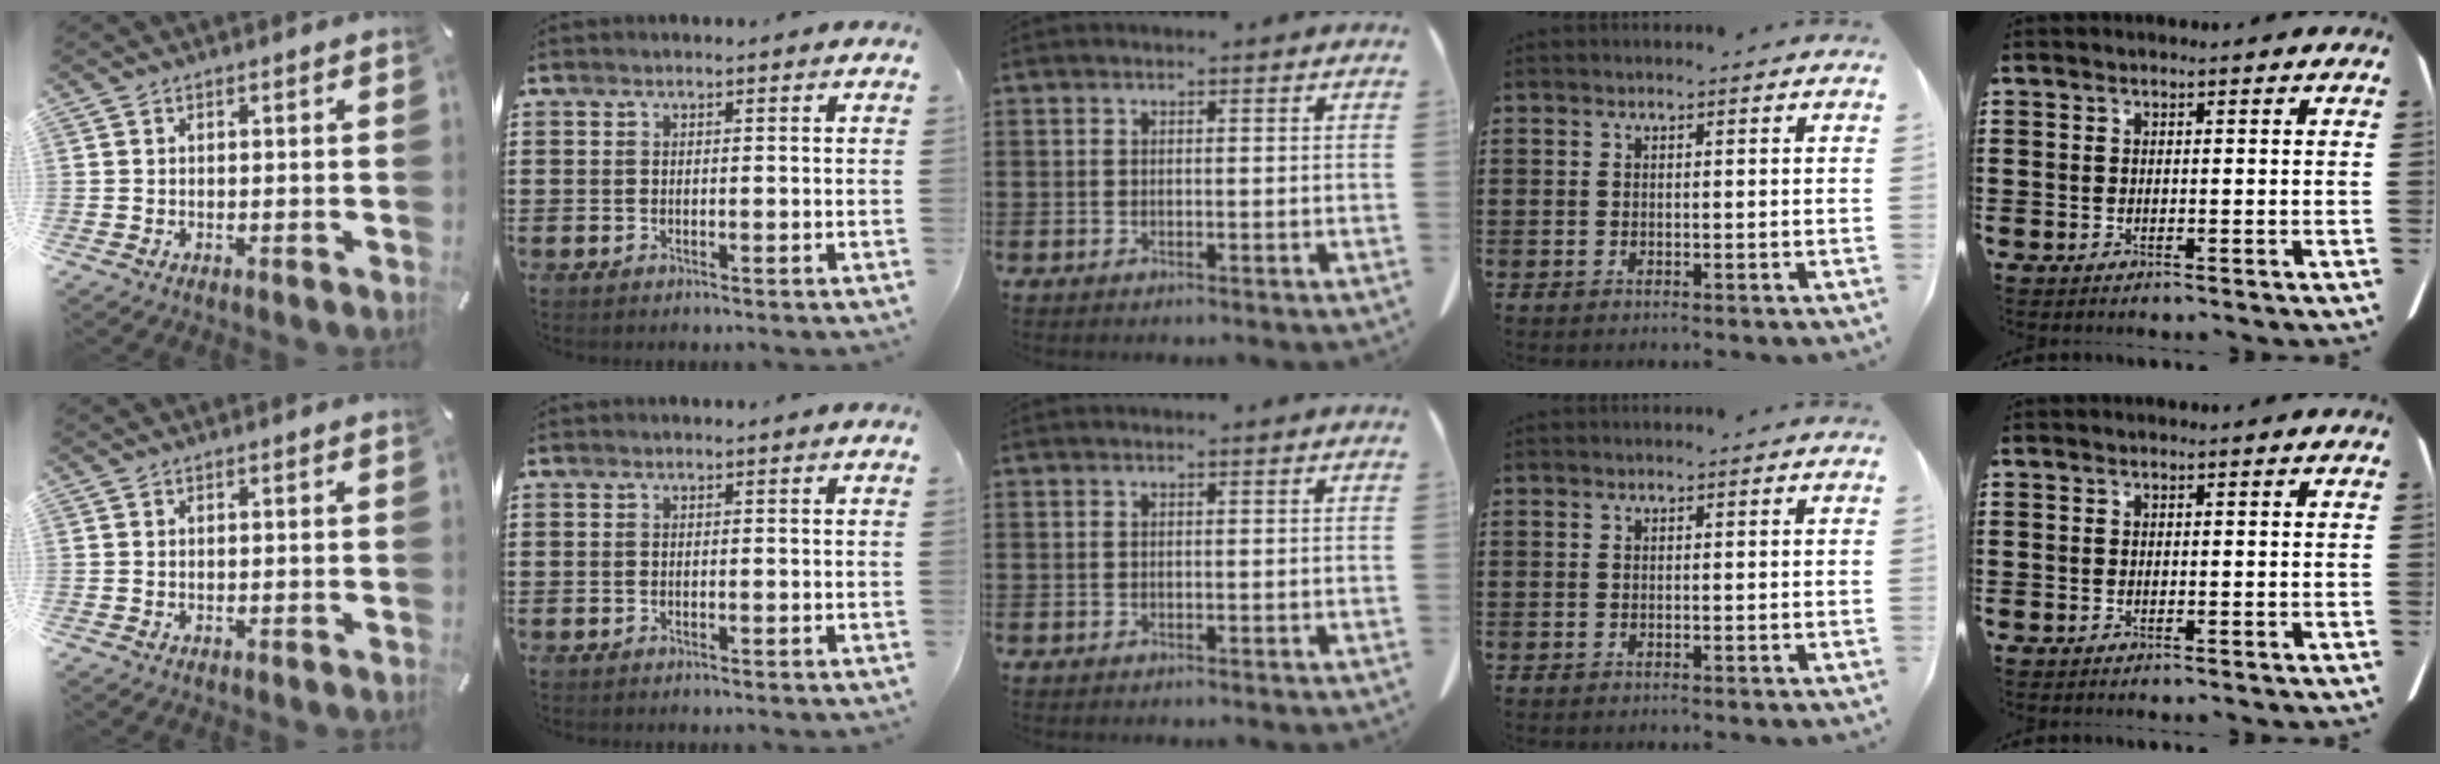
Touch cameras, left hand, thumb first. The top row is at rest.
{}